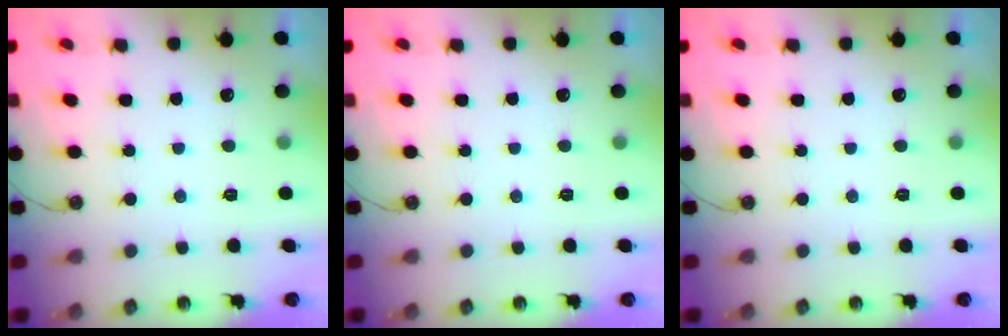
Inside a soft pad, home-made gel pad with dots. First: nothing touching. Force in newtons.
{"total": 0.0}
{"total": 0.0}